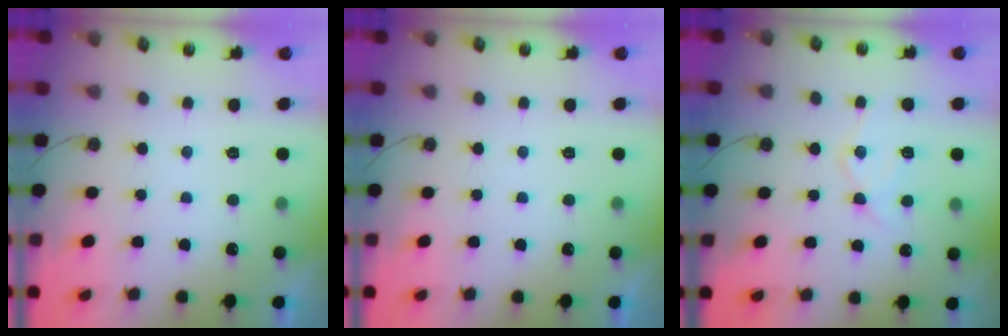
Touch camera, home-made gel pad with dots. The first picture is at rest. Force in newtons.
{"total": 0.0}
{"total": 11.0, "press": 11.0, "slide": 0.9}